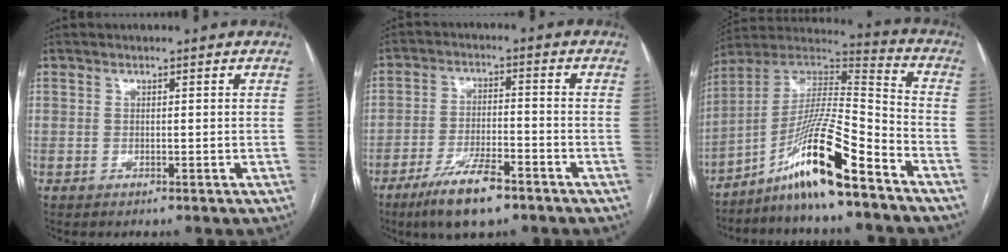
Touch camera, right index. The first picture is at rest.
{"total": 9.4, "force": [-6.3, 2.2, 6.6], "torque": [-0.125, -0.012, -0.108]}
{"total": 15.5, "force": [-10.2, 0.4, 11.7], "torque": [-0.222, 0.009, -0.183]}